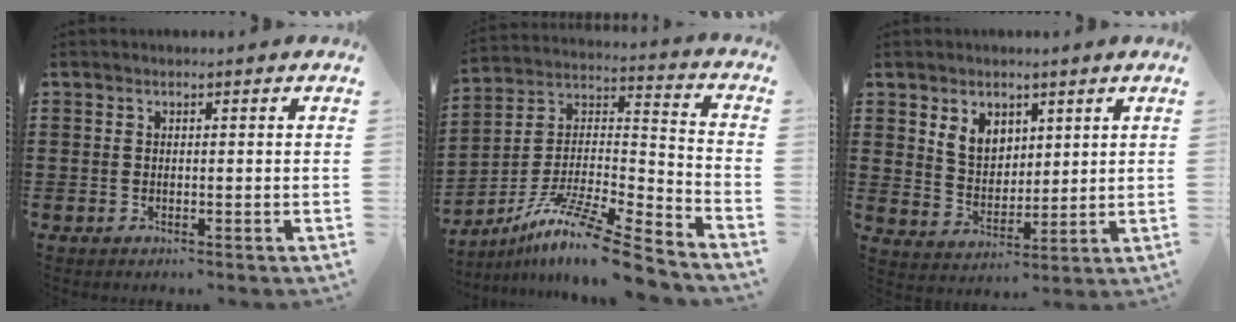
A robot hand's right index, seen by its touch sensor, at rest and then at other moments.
{"total": 11.8, "force": [-9.4, 0.7, 7.0], "torque": [-0.121, 0.012, -0.182]}
{"total": 5.5, "force": [3.0, 4.1, 2.1], "torque": [-0.060, 0.015, 0.055]}